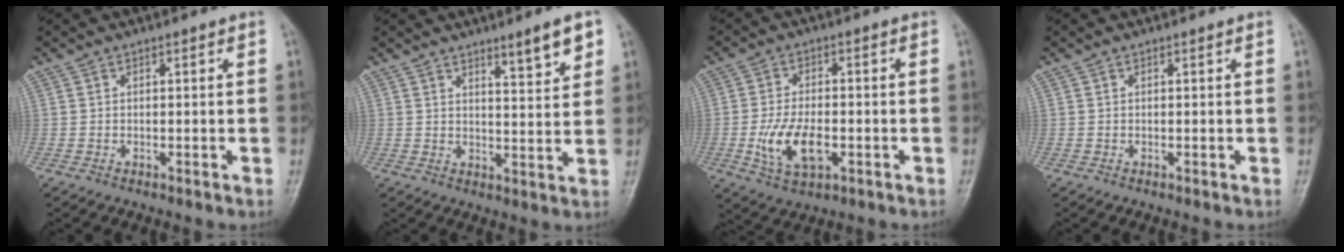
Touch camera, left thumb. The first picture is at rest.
{"total": 6.6, "force": [4.2, 1.2, 4.9], "torque": [-0.063, -0.030, 0.063]}
{"total": 9.2, "force": [-2.6, 5.0, 7.3], "torque": [-0.139, 0.003, -0.042]}
{"total": 0.0}